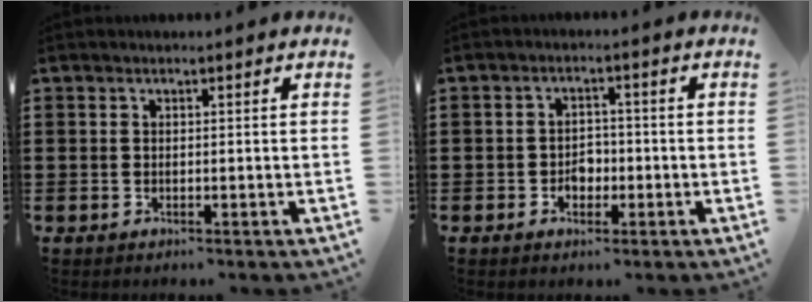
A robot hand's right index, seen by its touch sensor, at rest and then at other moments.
{"total": 2.7, "force": [-0.9, 2.1, 1.5], "torque": [-0.034, 0.005, -0.020]}